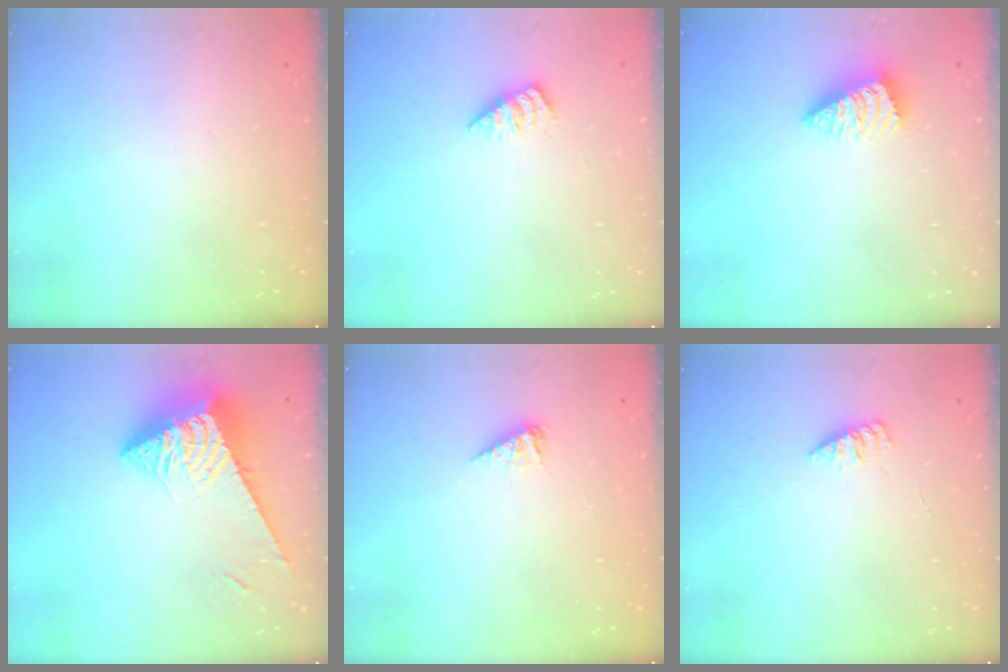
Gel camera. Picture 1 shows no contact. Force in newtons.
{"total": 1.7, "press": 1.7, "slide": 0.2}
{"total": 2.4, "press": 2.4, "slide": 0.4}
{"total": 8.1, "press": 8.0, "slide": 1.0}
{"total": 2.5, "press": 2.5, "slide": 0.4}
{"total": 2.0, "press": 2.0, "slide": 0.4}